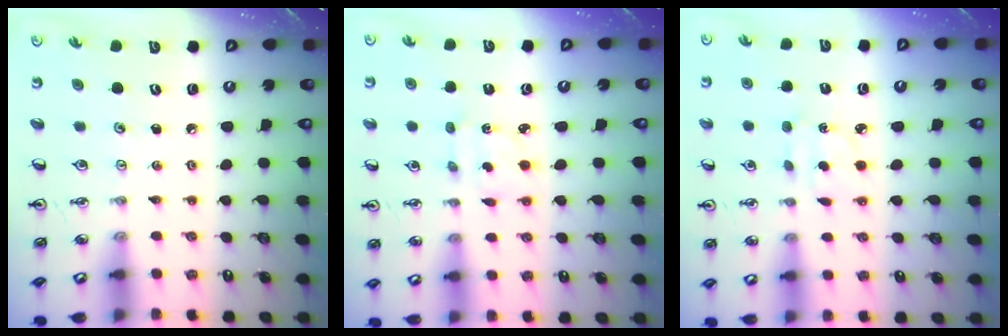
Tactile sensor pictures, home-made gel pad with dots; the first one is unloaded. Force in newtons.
{"total": 2.2, "press": 2.1, "slide": 0.6}
{"total": 3.2, "press": 3.2, "slide": 0.4}